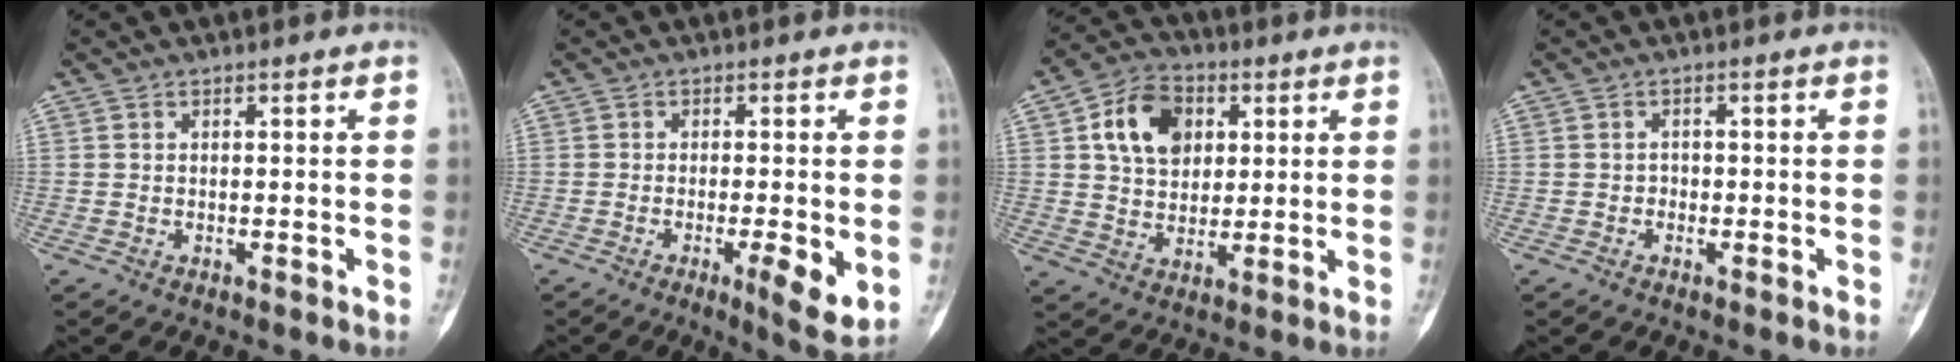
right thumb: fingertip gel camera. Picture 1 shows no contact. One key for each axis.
{"total": 6.7, "fx": -1.6, "fy": 1.3, "fz": 6.4, "tx": -0.096, "ty": -0.015, "tz": -0.025}
{"total": 11.8, "fx": 3.5, "fy": 8.7, "fz": 7.2, "tx": -0.096, "ty": -0.001, "tz": 0.058}
{"total": 1.0, "fx": -0.5, "fy": 0.9, "fz": 0.1, "tx": 0.011, "ty": 0.006, "tz": -0.014}